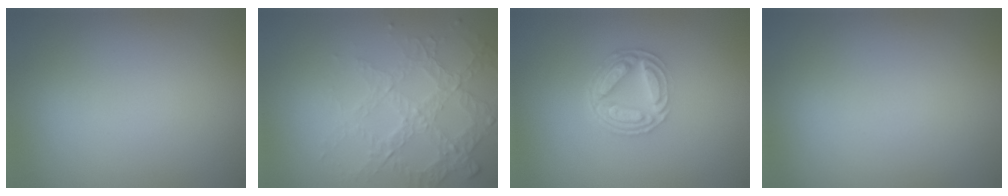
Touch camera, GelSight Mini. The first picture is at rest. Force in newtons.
{"total": 3.8, "press": 3.3, "slide": 1.9}
{"total": 5.0, "press": 3.7, "slide": 3.4}
{"total": 0.0}